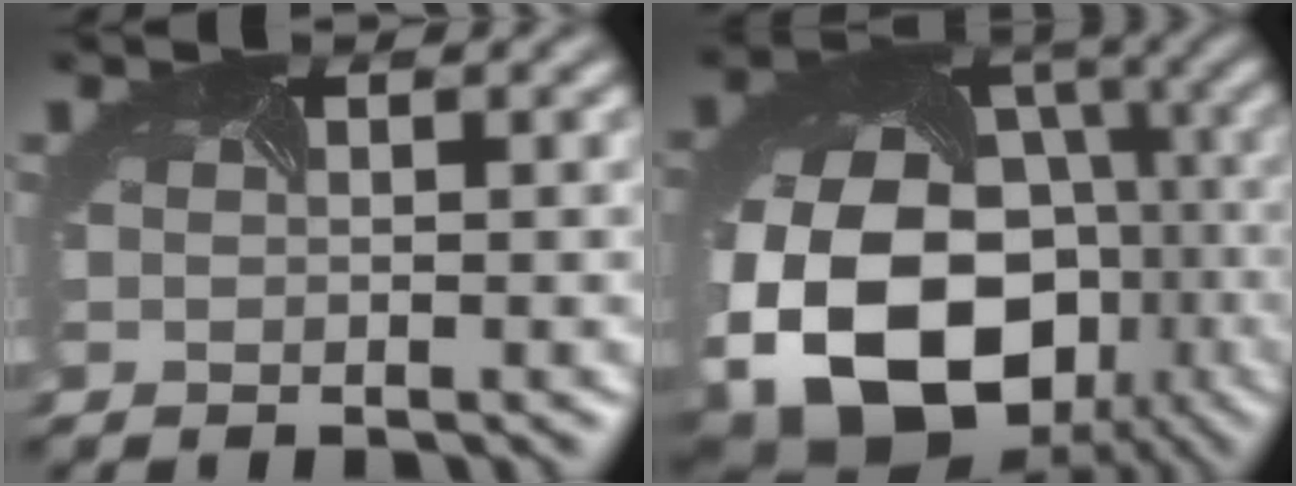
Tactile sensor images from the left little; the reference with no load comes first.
{"total": 19.8, "force": [-6.1, 14.6, 11.9], "torque": [-0.231, -0.043, -0.093]}